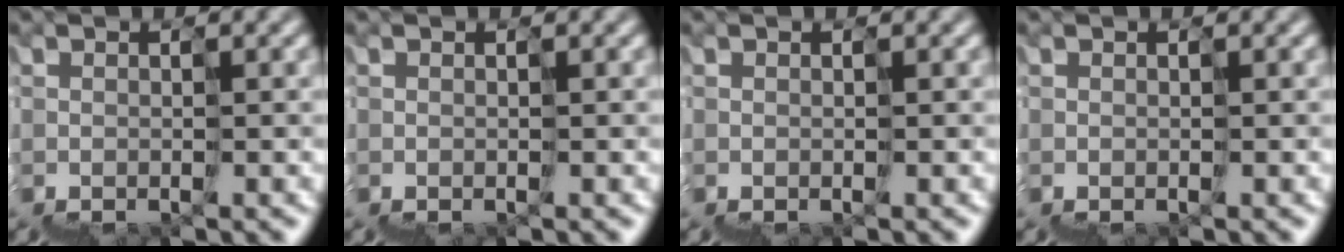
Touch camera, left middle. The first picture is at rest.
{"total": 0.0}
{"total": 0.0}
{"total": 0.0}